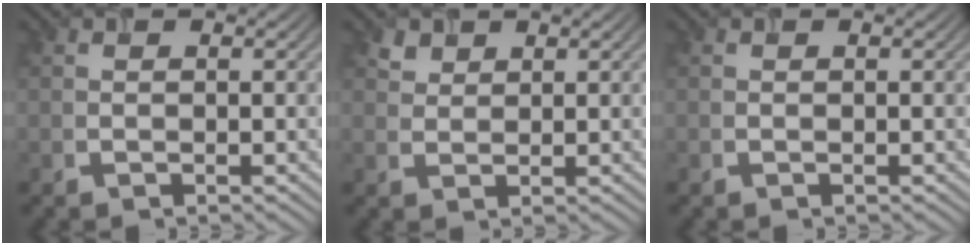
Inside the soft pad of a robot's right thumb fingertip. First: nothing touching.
{"total": 1.8, "force": [1.4, 1.1, 0.5], "torque": [-0.014, 0.000, 0.029]}
{"total": 0.0}